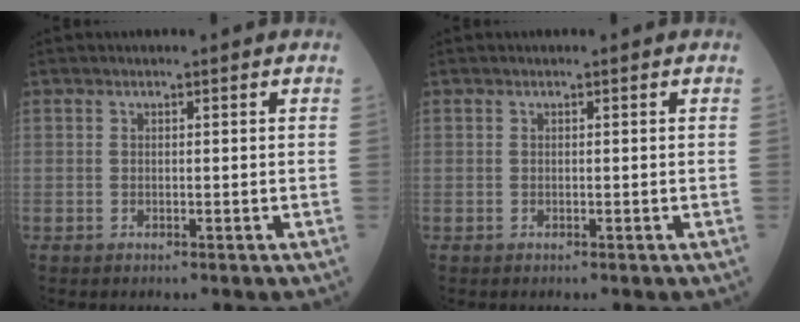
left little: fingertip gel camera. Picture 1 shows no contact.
{"total": 0.0}